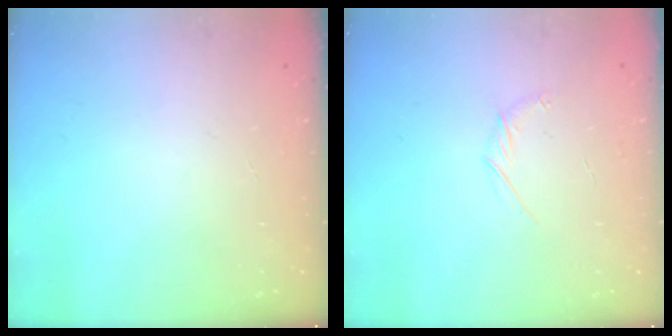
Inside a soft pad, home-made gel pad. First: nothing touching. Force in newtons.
{"total": 4.3, "press": 4.1, "slide": 1.1}